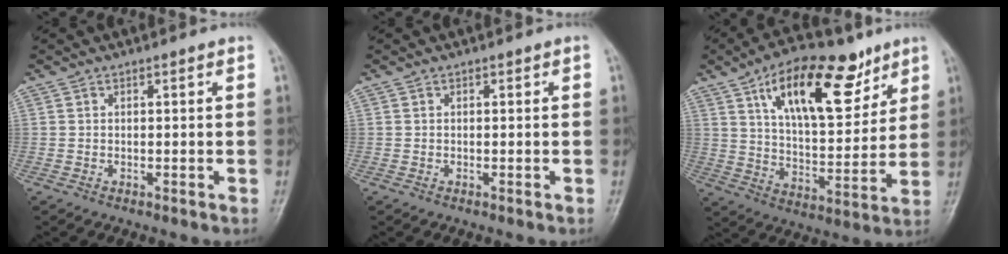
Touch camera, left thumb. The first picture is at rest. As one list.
[{"total": 0.0}, {"total": 20.2, "force": [10.5, 9.3, 14.5], "torque": [-0.186, -0.038, 0.176]}]